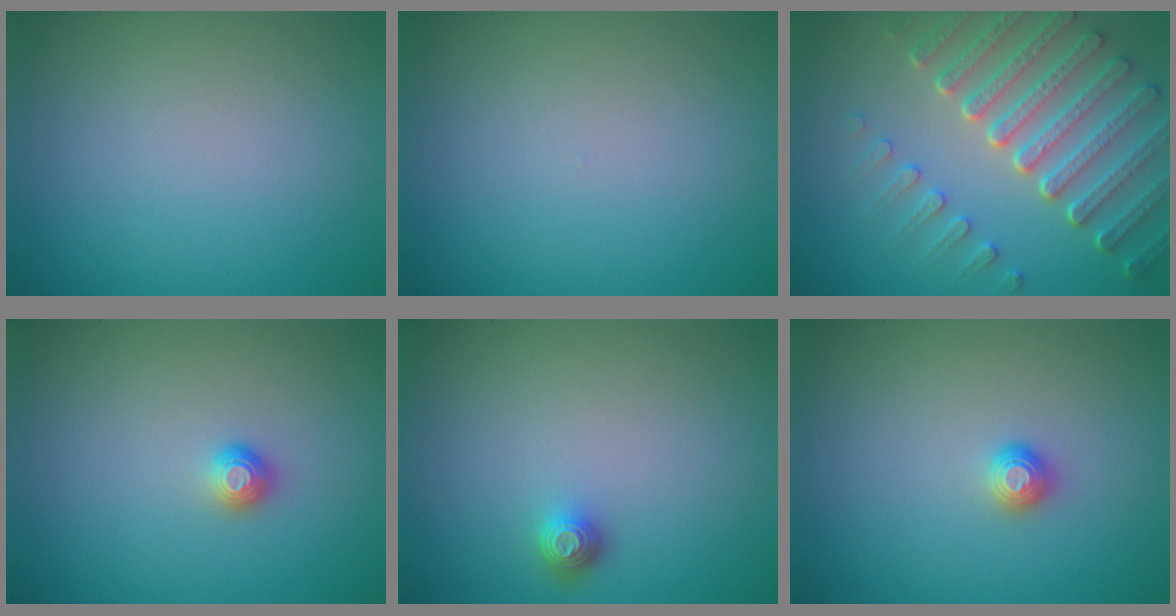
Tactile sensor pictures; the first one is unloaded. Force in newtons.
{"total": 0.0}
{"total": 7.3, "press": 5.6, "slide": 4.7}
{"total": 1.1, "press": 1.0, "slide": 0.4}
{"total": 1.3, "press": 1.1, "slide": 0.8}
{"total": 1.0, "press": 1.0, "slide": 0.1}